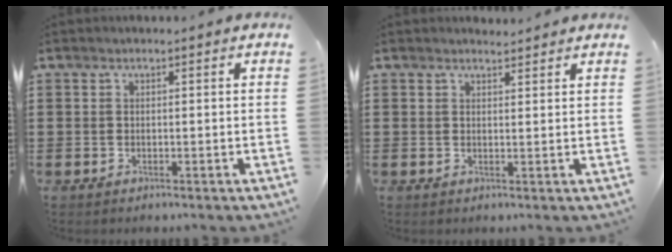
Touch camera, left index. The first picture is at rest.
{"total": 1.5, "force": [1.5, 0.2, 0.2], "torque": [-0.007, 0.002, 0.030]}